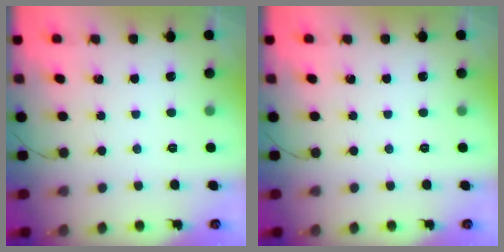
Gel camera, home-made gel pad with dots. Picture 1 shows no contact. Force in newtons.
{"total": 0.0}